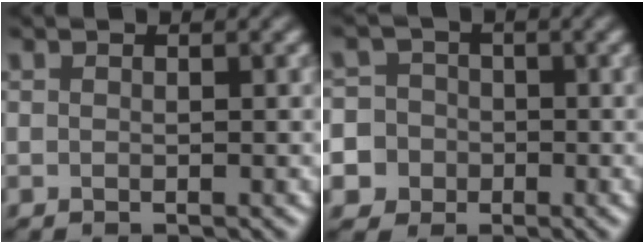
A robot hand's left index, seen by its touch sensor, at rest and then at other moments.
{"total": 8.3, "force": [-2.8, 7.6, 1.6], "torque": [-0.041, -0.003, -0.082]}